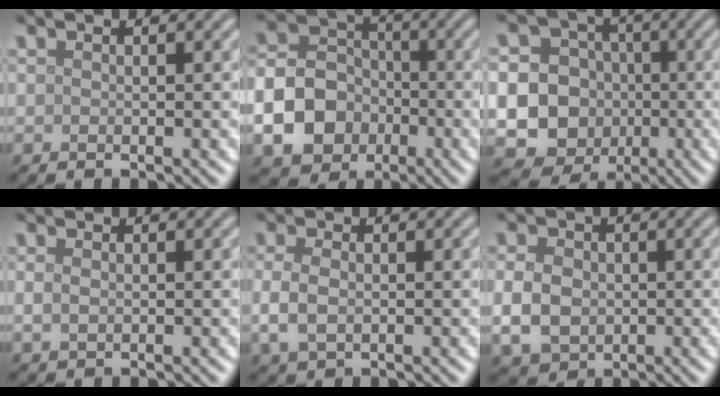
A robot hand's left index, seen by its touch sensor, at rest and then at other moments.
{"total": 7.7, "force": [-2.6, 6.2, 3.8], "torque": [-0.073, -0.005, -0.061]}
{"total": 20.1, "force": [-3.2, 19.3, 4.7], "torque": [-0.133, -0.026, -0.085]}
{"total": 1.0, "force": [0.1, 0.7, 0.7], "torque": [-0.018, -0.002, 0.004]}
{"total": 3.0, "force": [-0.3, 2.1, 2.2], "torque": [-0.056, -0.005, -0.006]}
{"total": 4.2, "force": [-0.4, 3.3, 2.6], "torque": [-0.053, -0.001, -0.009]}